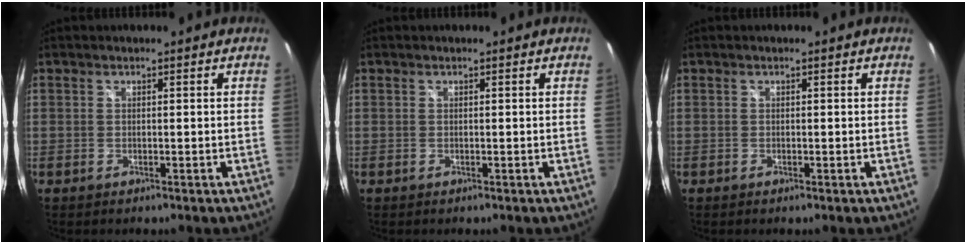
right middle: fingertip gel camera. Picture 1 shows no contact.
{"total": 0.0}
{"total": 0.0}